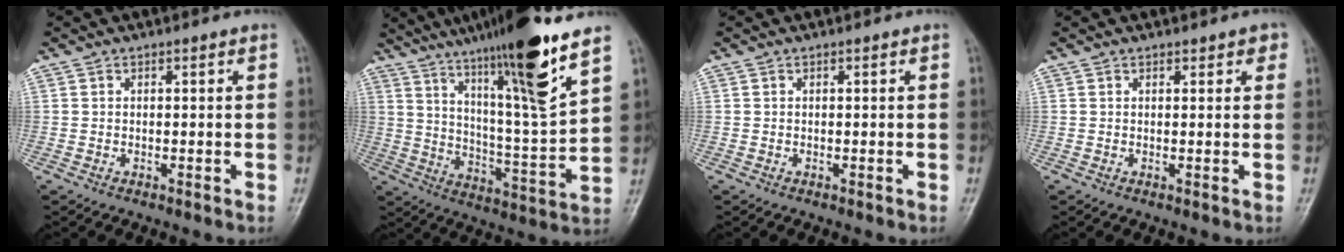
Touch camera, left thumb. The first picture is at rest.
{"total": 20.7, "force": [13.7, 0.9, 15.5], "torque": [-0.234, -0.064, 0.226]}
{"total": 0.0}
{"total": 2.2, "force": [1.5, 1.3, 0.9], "torque": [0.013, -0.004, 0.013]}